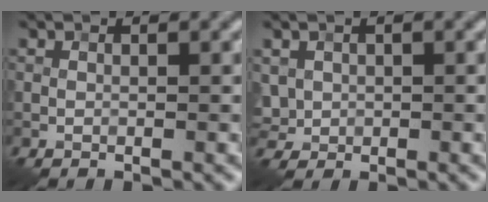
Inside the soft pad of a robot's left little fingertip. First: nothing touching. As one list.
[{"total": 2.2, "force": [0.5, 2.0, 0.8], "torque": [-0.019, -0.002, 0.013]}]